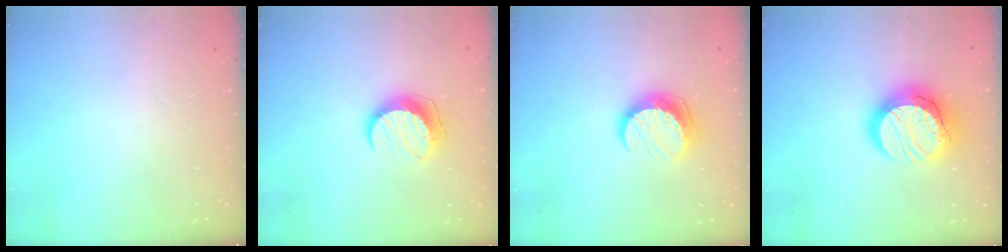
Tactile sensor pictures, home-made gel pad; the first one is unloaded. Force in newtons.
{"total": 10.3, "press": 10.3, "slide": 0.1}
{"total": 10.7, "press": 10.7, "slide": 0.7}
{"total": 16.3, "press": 16.2, "slide": 1.1}